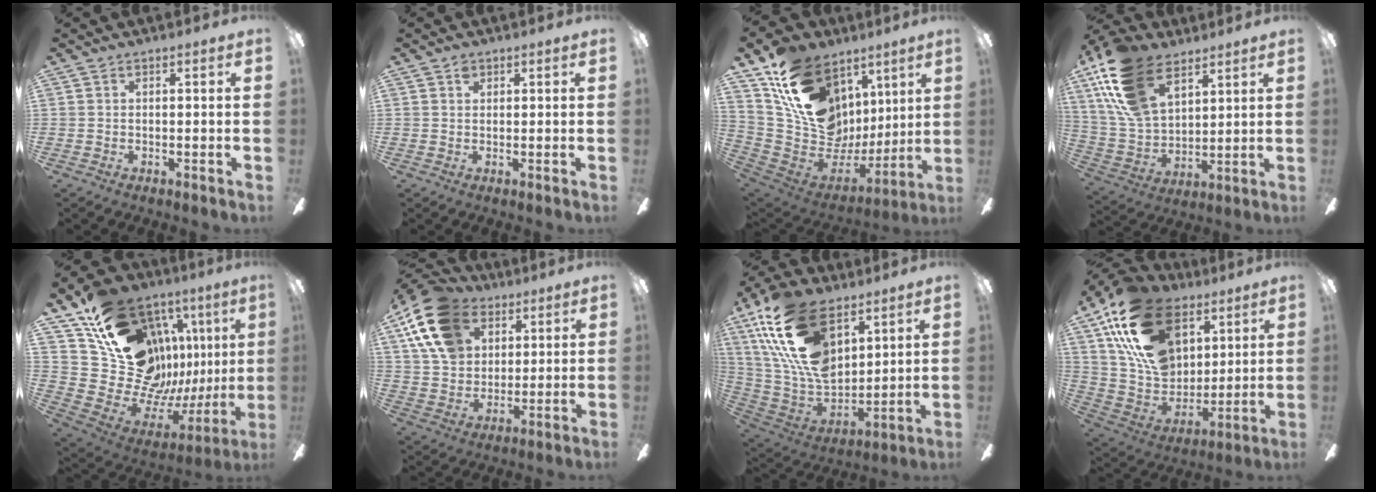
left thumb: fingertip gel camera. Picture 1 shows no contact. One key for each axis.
{"total": 1.4, "fx": 0.9, "fy": 0.9, "fz": 0.6, "tx": -0.012, "ty": 0.001, "tz": 0.016}
{"total": 20.6, "fx": 8.7, "fy": 15.3, "fz": 10.6, "tx": -0.186, "ty": -0.050, "tz": 0.174}
{"total": 19.7, "fx": 11.1, "fy": 11.2, "fz": 11.9, "tx": -0.269, "ty": -0.039, "tz": 0.206}
{"total": 20.0, "fx": 10.6, "fy": 13.5, "fz": 10.3, "tx": -0.172, "ty": -0.095, "tz": 0.233}
{"total": 17.7, "fx": 8.7, "fy": 12.4, "fz": 9.1, "tx": -0.194, "ty": -0.021, "tz": 0.169}
{"total": 24.6, "fx": 11.9, "fy": 13.8, "fz": 16.5, "tx": -0.348, "ty": -0.052, "tz": 0.214}
{"total": 24.5, "fx": 12.3, "fy": 16.1, "fz": 13.8, "tx": -0.272, "ty": -0.047, "tz": 0.225}